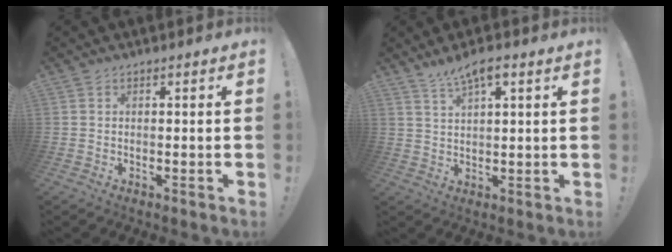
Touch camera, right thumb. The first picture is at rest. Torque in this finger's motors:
{"motor_torque": [-0.12, 0.15, 0.15, 0.00, 0.21]}